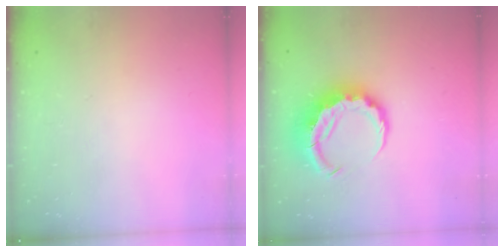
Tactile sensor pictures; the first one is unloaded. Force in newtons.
{"total": 9.4, "press": 9.2, "slide": 1.9}